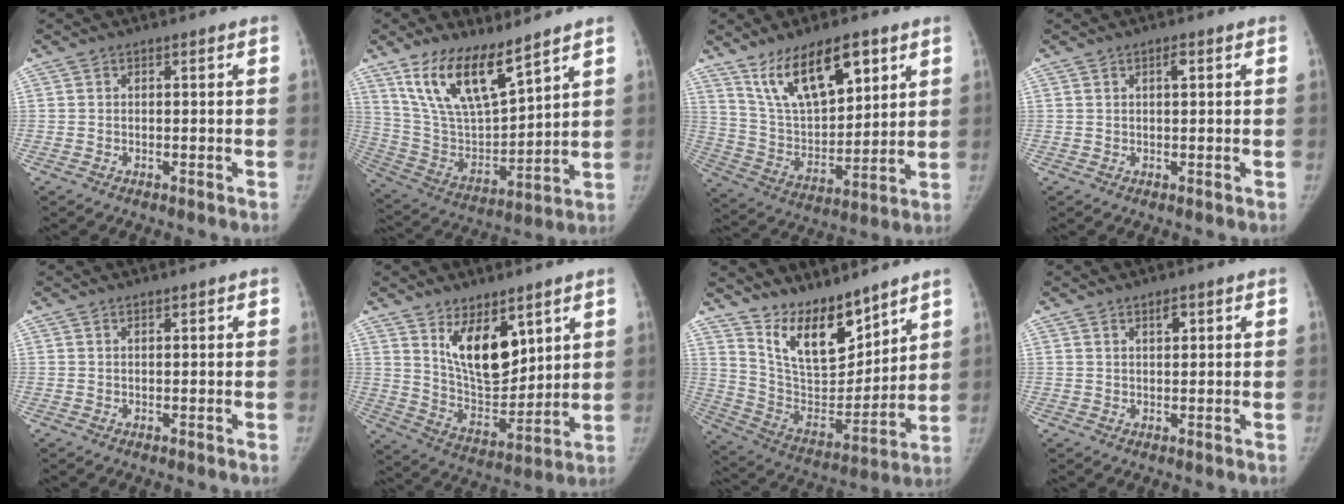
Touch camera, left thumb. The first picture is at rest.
{"total": 16.6, "force": [11.3, 5.6, 10.9], "torque": [-0.173, -0.058, 0.229]}
{"total": 17.0, "force": [9.9, 7.4, 11.6], "torque": [-0.164, -0.044, 0.192]}
{"total": 1.5, "force": [0.6, 0.5, 1.3], "torque": [-0.019, 0.001, 0.008]}
{"total": 0.7, "force": [0.5, 0.2, 0.4], "torque": [-0.004, -0.001, 0.008]}
{"total": 13.7, "force": [6.9, 6.9, 9.5], "torque": [-0.120, -0.057, 0.139]}
{"total": 16.0, "force": [12.2, 6.5, 8.1], "torque": [-0.093, -0.084, 0.236]}
{"total": 2.1, "force": [1.2, 0.9, 1.4], "torque": [-0.018, -0.006, 0.021]}